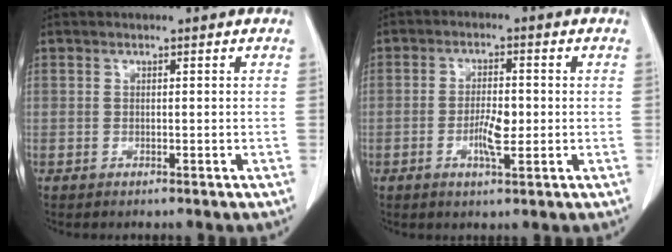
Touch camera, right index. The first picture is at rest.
{"total": 4.9, "force": [-1.0, 1.4, 4.6], "torque": [-0.083, -0.001, -0.016]}